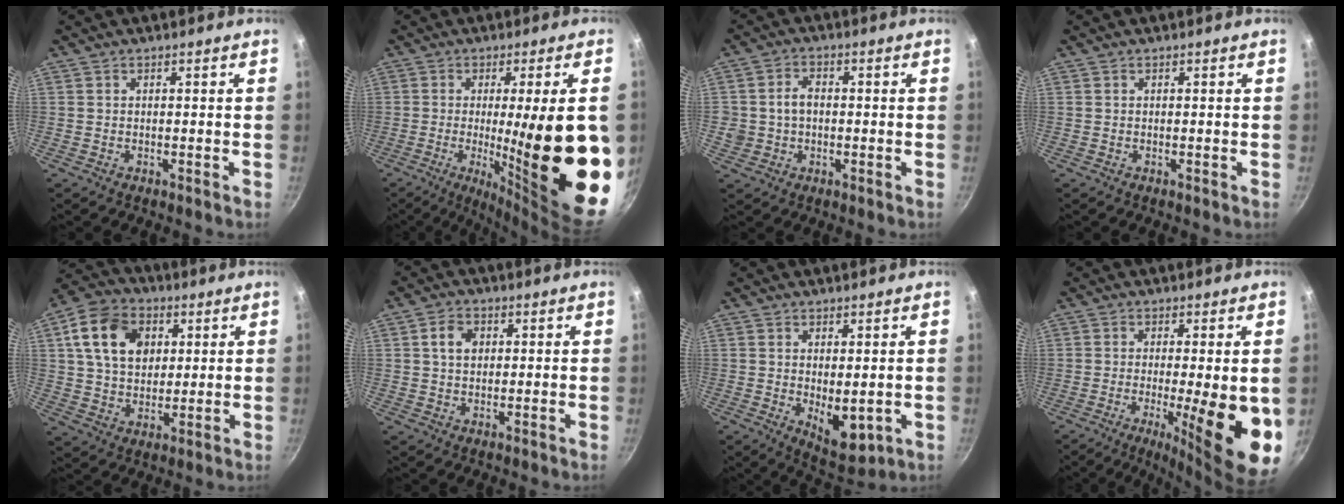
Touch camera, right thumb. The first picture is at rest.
{"total": 23.2, "force": [-3.1, 4.2, 22.6], "torque": [-0.290, -0.018, -0.023]}
{"total": 5.2, "force": [0.0, 4.3, 3.0], "torque": [-0.035, 0.013, 0.002]}
{"total": 0.0}
{"total": 14.6, "force": [4.4, 10.8, 8.8], "torque": [-0.134, 0.001, 0.068]}
{"total": 4.6, "force": [1.1, 3.4, 2.8], "torque": [-0.035, 0.005, 0.016]}
{"total": 7.8, "force": [-0.4, 3.7, 6.8], "torque": [-0.083, -0.020, 0.011]}
{"total": 15.8, "force": [-2.9, 3.4, 15.1], "torque": [-0.202, -0.014, -0.034]}